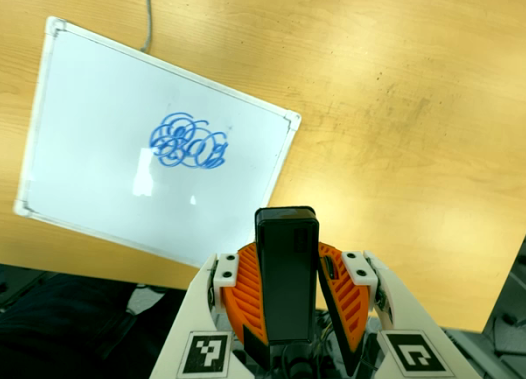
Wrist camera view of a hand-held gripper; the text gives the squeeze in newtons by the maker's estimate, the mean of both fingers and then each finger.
{"total": 6.6, "left": 6.6, "right": 6.5}